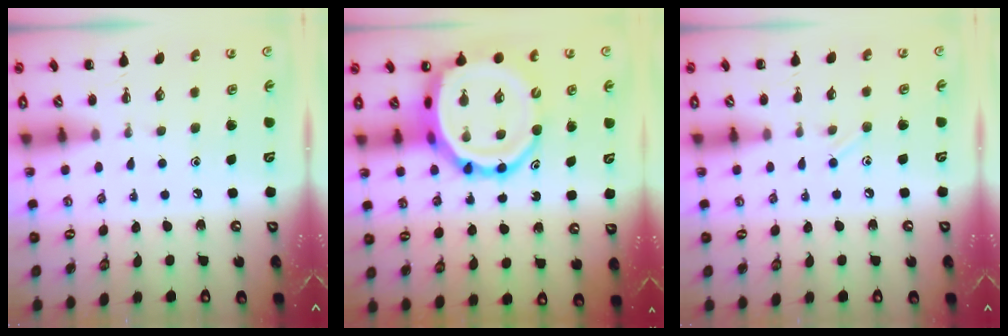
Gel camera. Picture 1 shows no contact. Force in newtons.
{"total": 16.7, "press": 16.0, "slide": 4.6}
{"total": 4.0, "press": 3.8, "slide": 1.2}